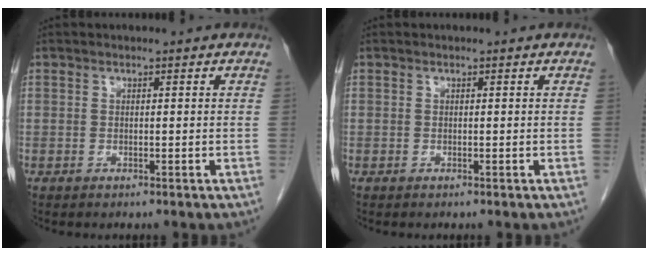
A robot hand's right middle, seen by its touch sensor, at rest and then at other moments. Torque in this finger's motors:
{"motor_torque": [0.02, 0.08, -0.01, 0.00]}